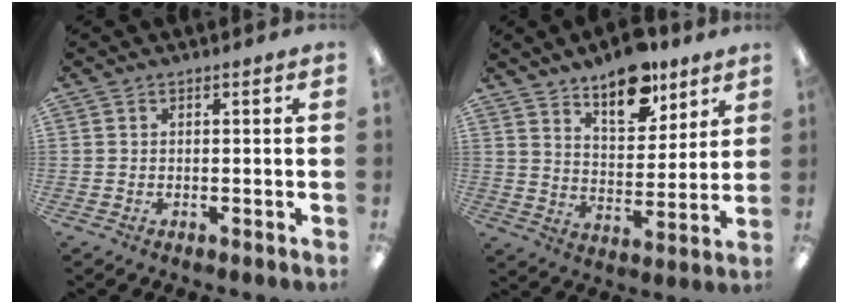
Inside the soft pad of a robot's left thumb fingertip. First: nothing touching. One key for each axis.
{"total": 13.2, "fx": 10.1, "fy": 6.0, "fz": 6.1, "tx": -0.076, "ty": -0.062, "tz": 0.178}